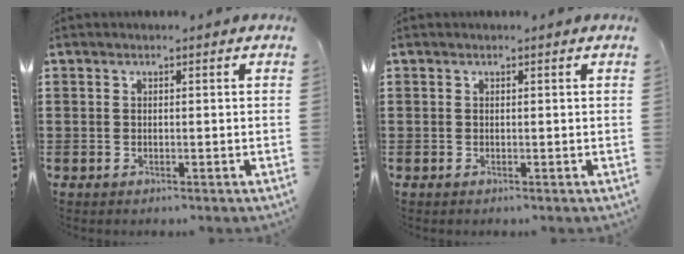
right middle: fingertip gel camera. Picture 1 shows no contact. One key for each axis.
{"total": 0.0}